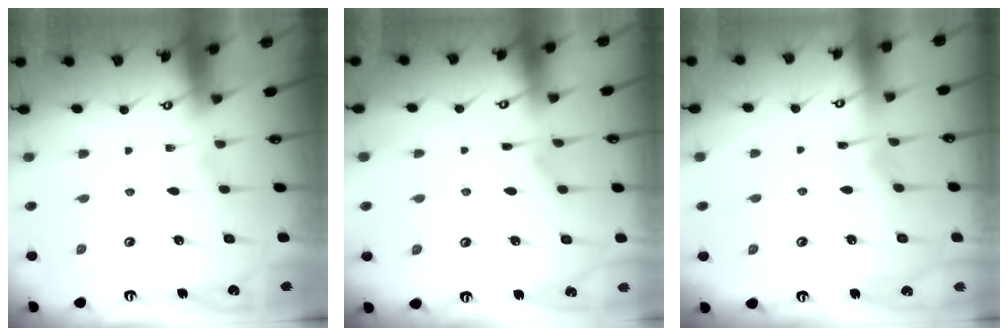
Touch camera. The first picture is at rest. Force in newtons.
{"total": 2.8, "press": 2.8, "slide": 0.5}
{"total": 2.3, "press": 2.3, "slide": 0.3}